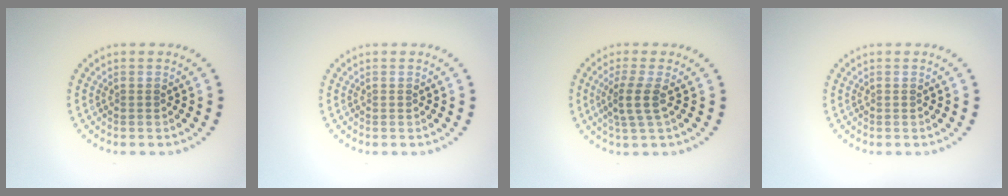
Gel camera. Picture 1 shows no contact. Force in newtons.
{"total": 0.0}
{"total": 2.5, "press": 2.0, "slide": 1.5}
{"total": 0.0}